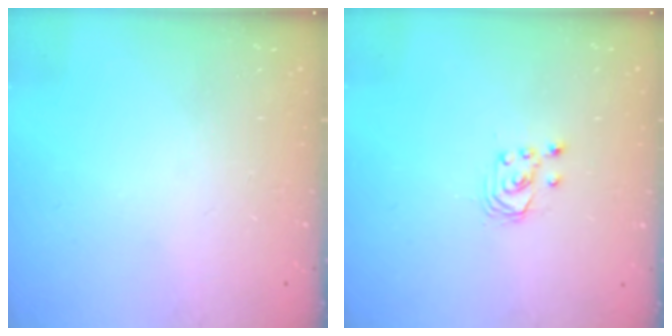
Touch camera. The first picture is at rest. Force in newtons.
{"total": 2.5, "press": 2.5, "slide": 0.3}